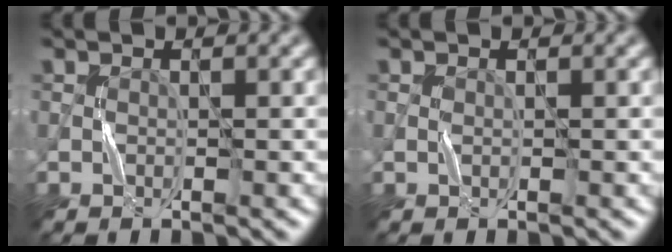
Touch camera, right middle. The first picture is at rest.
{"total": 0.0}